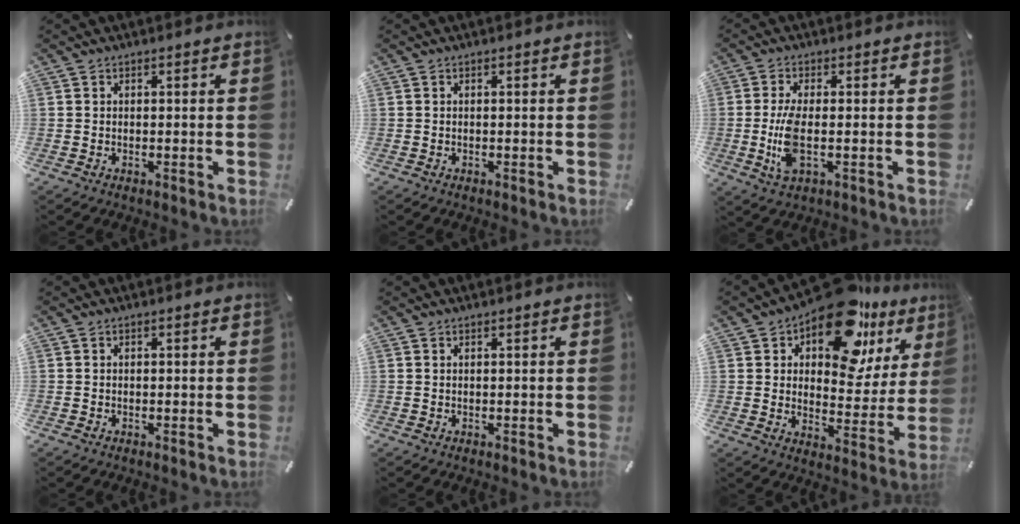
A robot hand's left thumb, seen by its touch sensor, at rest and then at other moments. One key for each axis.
{"total": 0.0}
{"total": 7.9, "fx": -0.7, "fy": 2.9, "fz": 7.3, "tx": -0.165, "ty": -0.016, "tz": -0.015}
{"total": 0.0}
{"total": 0.0}
{"total": 18.1, "fx": 12.3, "fy": 9.1, "fz": 9.6, "tx": -0.146, "ty": -0.085, "tz": 0.213}